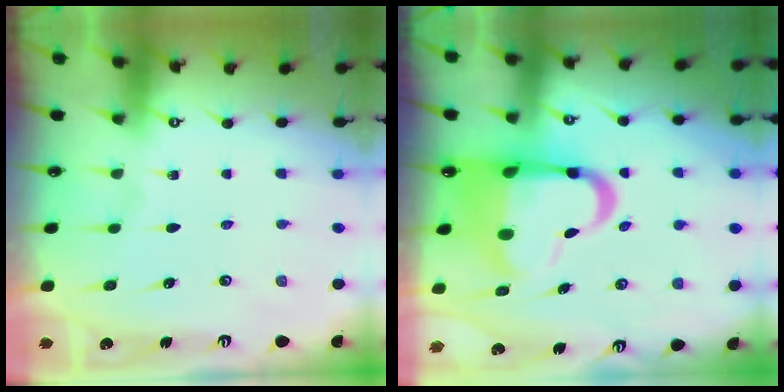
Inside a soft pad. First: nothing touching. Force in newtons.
{"total": 13.6, "press": 13.2, "slide": 3.2}